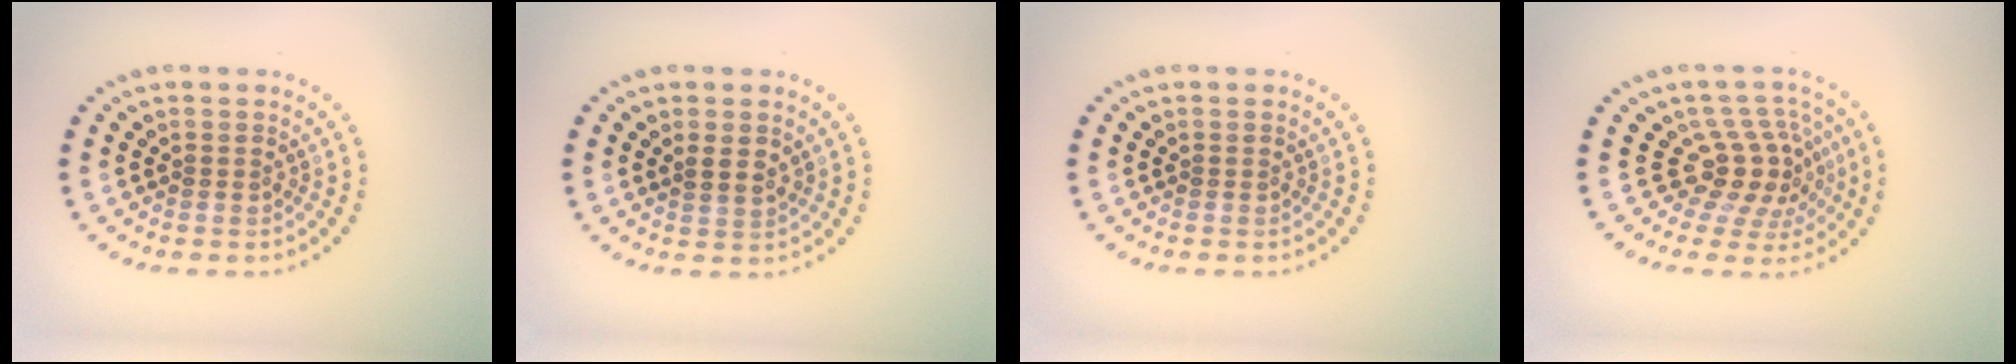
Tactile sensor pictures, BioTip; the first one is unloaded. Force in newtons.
{"total": 1.2, "press": 1.0, "slide": 0.7}
{"total": 0.0}
{"total": 4.3, "press": 3.1, "slide": 3.0}